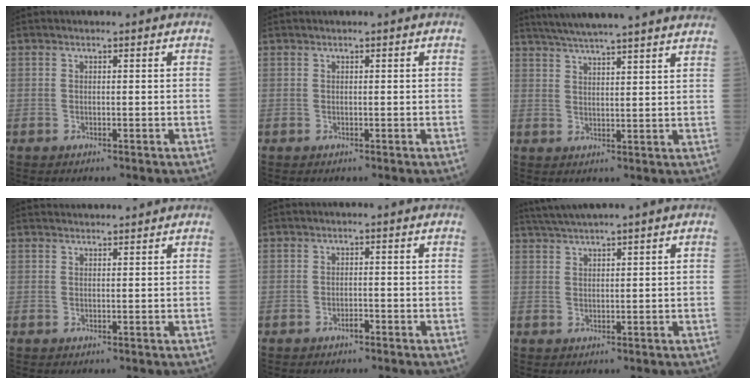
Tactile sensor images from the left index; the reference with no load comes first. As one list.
[{"total": 0.0}, {"total": 20.8, "force": [18.7, -0.2, 9.3], "torque": [-0.154, 0.004, 0.245]}, {"total": 3.7, "force": [3.6, 0.0, 0.7], "torque": [-0.010, 0.029, 0.056]}, {"total": 1.0, "force": [-0.8, 0.2, 0.5], "torque": [-0.011, 0.001, -0.013]}, {"total": 4.4, "force": [3.5, -0.9, 2.6], "torque": [-0.059, 0.017, 0.071]}]